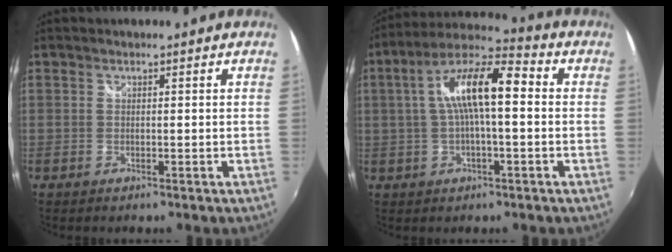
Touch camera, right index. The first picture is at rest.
{"total": 12.8, "force": [0.9, 3.6, 12.3], "torque": [-0.228, 0.025, 0.008]}